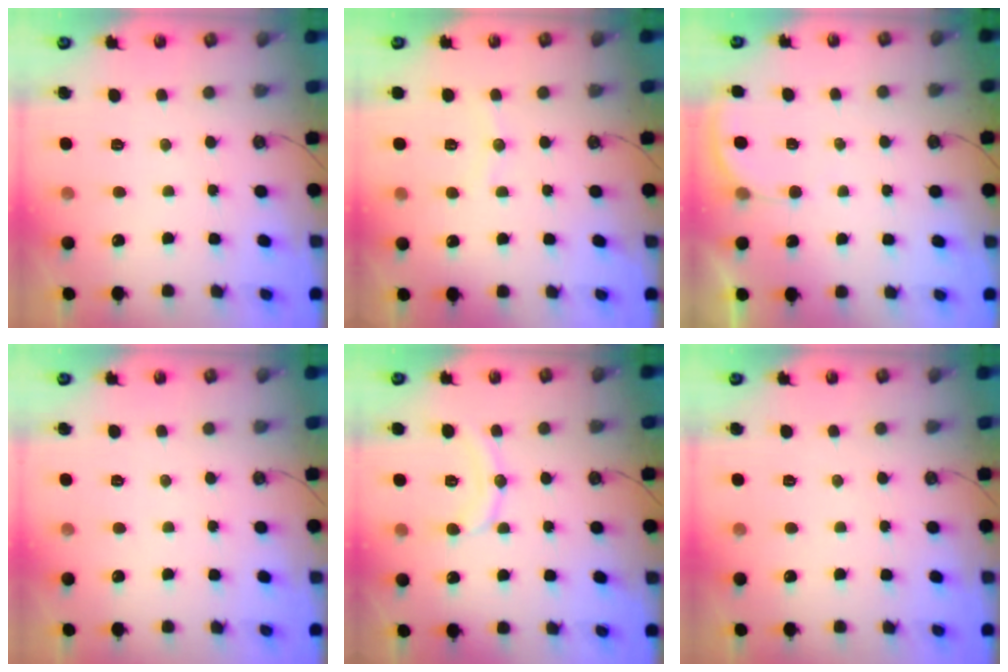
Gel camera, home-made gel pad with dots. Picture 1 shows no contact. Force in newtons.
{"total": 4.9, "press": 4.8, "slide": 0.9}
{"total": 2.9, "press": 2.9, "slide": 0.2}
{"total": 0.0}
{"total": 10.4, "press": 10.4, "slide": 0.8}
{"total": 0.0}